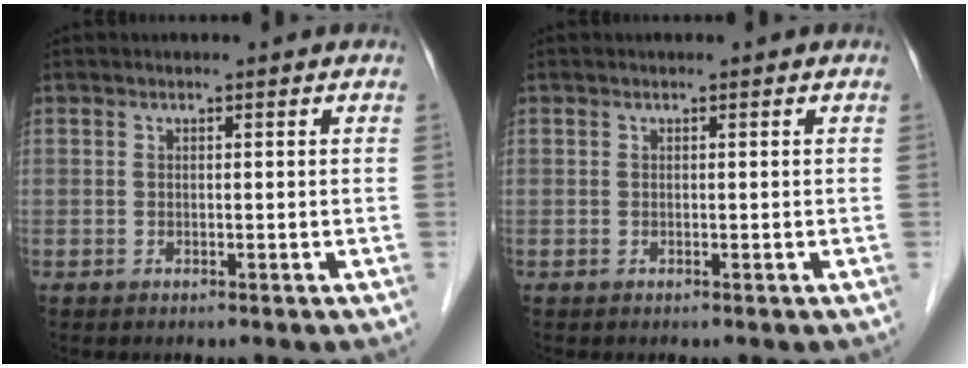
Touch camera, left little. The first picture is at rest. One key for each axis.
{"total": 0.0}